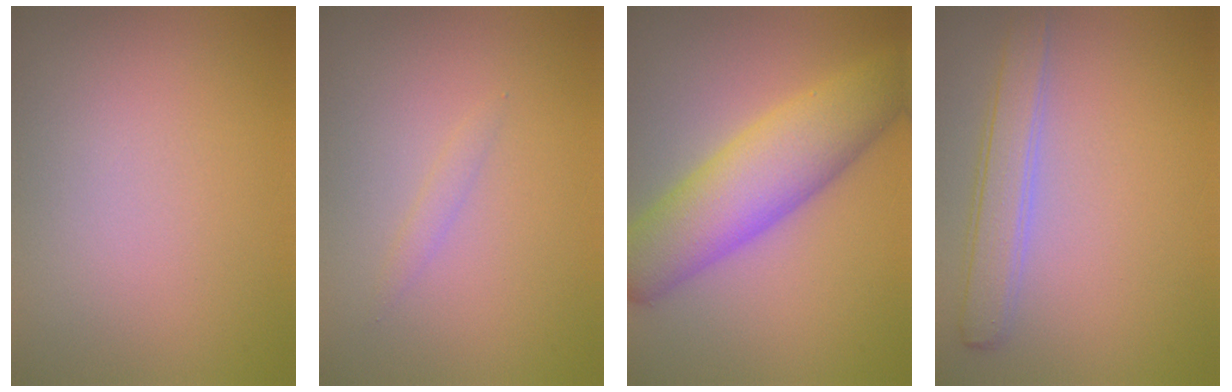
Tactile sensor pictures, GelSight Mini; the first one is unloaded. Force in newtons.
{"total": 0.7, "press": 0.7, "slide": 0.1}
{"total": 7.3, "press": 7.3, "slide": 0.3}
{"total": 2.9, "press": 2.9, "slide": 0.2}